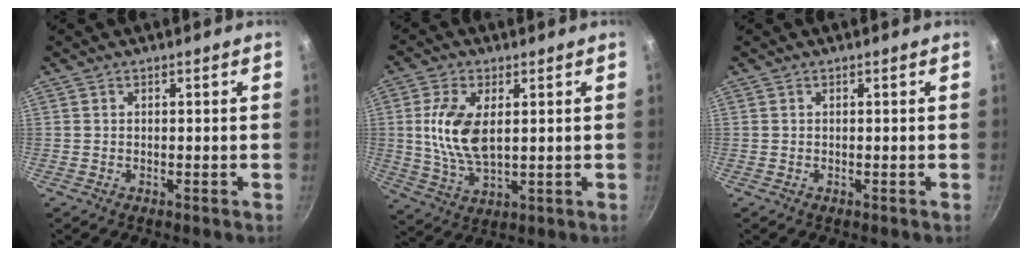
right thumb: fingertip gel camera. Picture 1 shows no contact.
{"total": 10.7, "force": [1.8, 5.5, 9.0], "torque": [-0.176, -0.009, 0.039]}
{"total": 0.0}